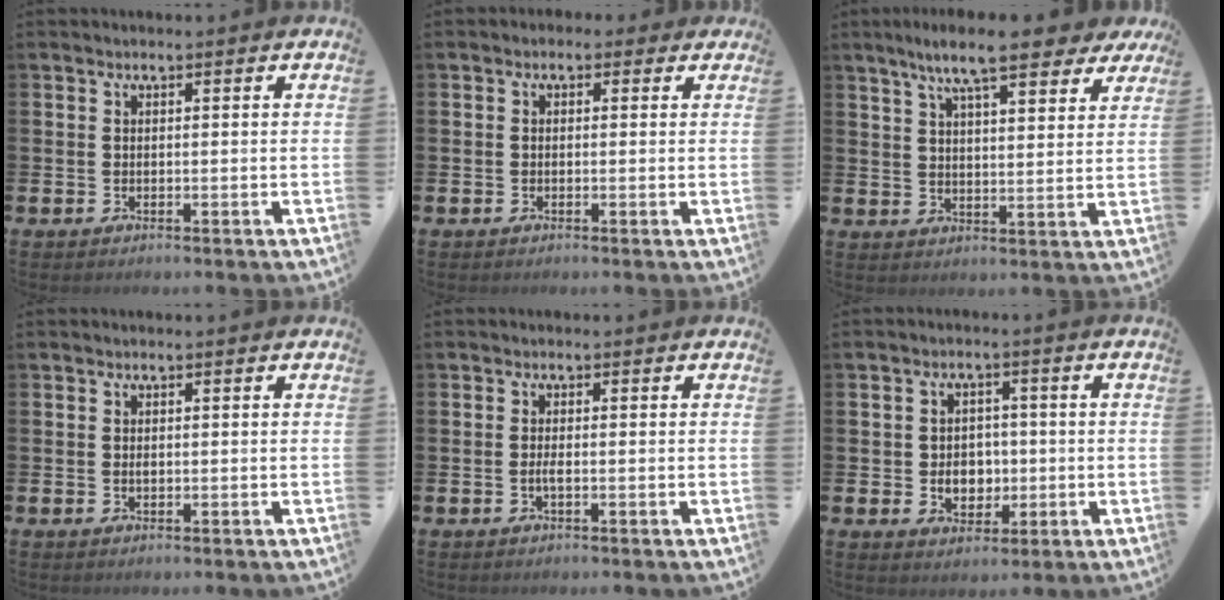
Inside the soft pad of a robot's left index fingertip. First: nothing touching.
{"total": 0.9, "force": [-0.2, 0.8, 0.3], "torque": [-0.007, 0.008, -0.006]}
{"total": 9.5, "force": [7.9, 1.8, 4.9], "torque": [-0.099, -0.024, 0.139]}
{"total": 0.6, "force": [0.0, 0.3, 0.5], "torque": [-0.016, 0.004, 0.001]}
{"total": 1.1, "force": [-0.4, 0.3, 1.0], "torque": [-0.025, 0.002, -0.005]}
{"total": 4.1, "force": [-0.5, 3.5, 2.2], "torque": [-0.034, 0.002, -0.018]}